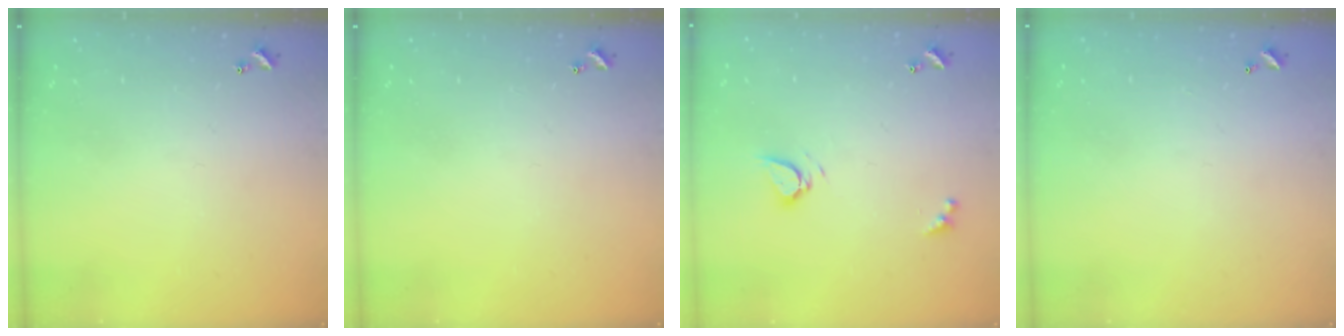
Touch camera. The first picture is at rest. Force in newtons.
{"total": 0.0}
{"total": 3.5, "press": 3.4, "slide": 0.4}
{"total": 2.7, "press": 2.7, "slide": 0.1}